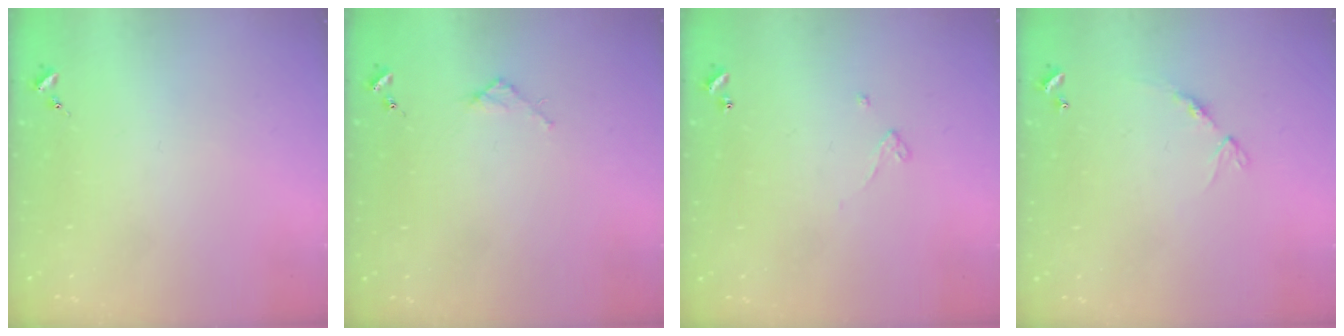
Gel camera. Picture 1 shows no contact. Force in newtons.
{"total": 2.7, "press": 2.7, "slide": 0.3}
{"total": 2.6, "press": 2.6, "slide": 0.2}
{"total": 8.4, "press": 8.4, "slide": 0.6}